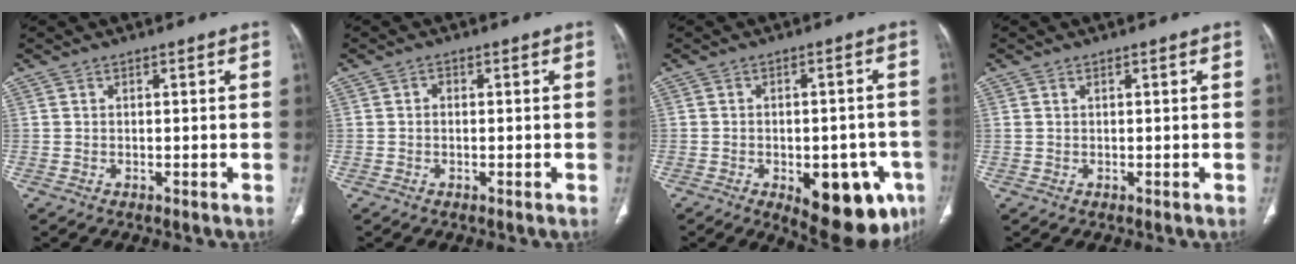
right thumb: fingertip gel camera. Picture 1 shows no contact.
{"total": 0.9, "force": [-0.1, 0.6, 0.6], "torque": [-0.008, 0.003, -0.005]}
{"total": 15.9, "force": [-6.6, 7.6, 12.3], "torque": [-0.109, 0.018, -0.068]}
{"total": 0.5, "force": [0.2, 0.3, 0.4], "torque": [-0.010, 0.010, 0.008]}